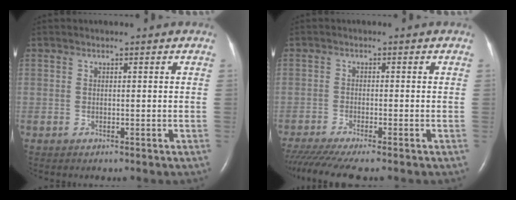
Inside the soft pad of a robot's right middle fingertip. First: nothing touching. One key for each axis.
{"total": 8.2, "fx": -6.9, "fy": -0.1, "fz": 4.4, "tx": -0.070, "ty": -0.022, "tz": -0.115}